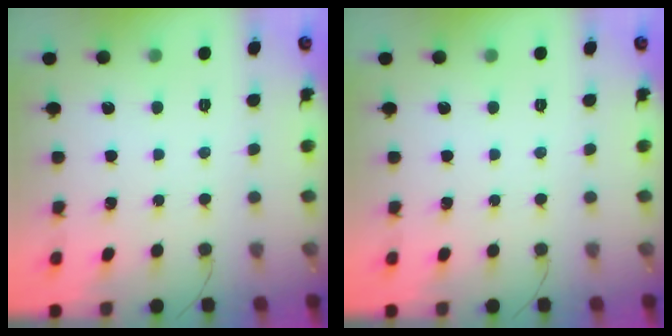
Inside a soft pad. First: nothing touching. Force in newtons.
{"total": 0.0}